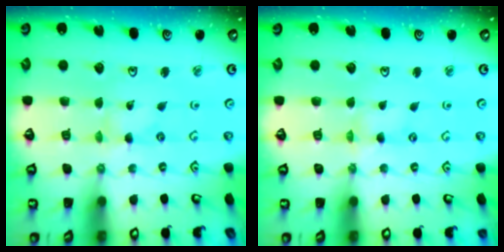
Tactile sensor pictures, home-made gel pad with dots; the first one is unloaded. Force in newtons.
{"total": 0.0}